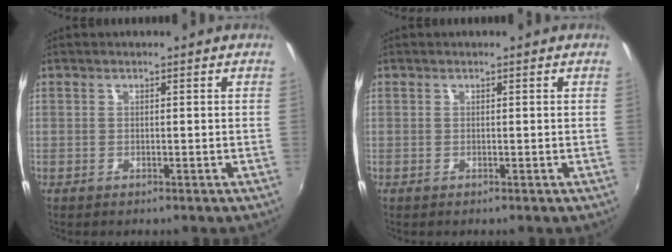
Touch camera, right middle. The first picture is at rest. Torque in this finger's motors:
{"motor_torque": [0.00, 0.00, 0.00, 0.01]}